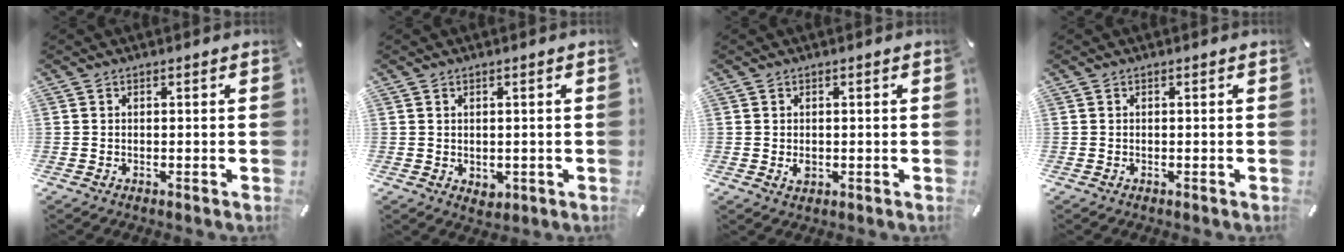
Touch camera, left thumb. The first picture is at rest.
{"total": 1.8, "force": [0.3, 1.6, 0.6], "torque": [-0.005, -0.001, 0.004]}
{"total": 1.7, "force": [0.0, 1.4, 1.0], "torque": [-0.020, 0.003, -0.001]}
{"total": 0.0}